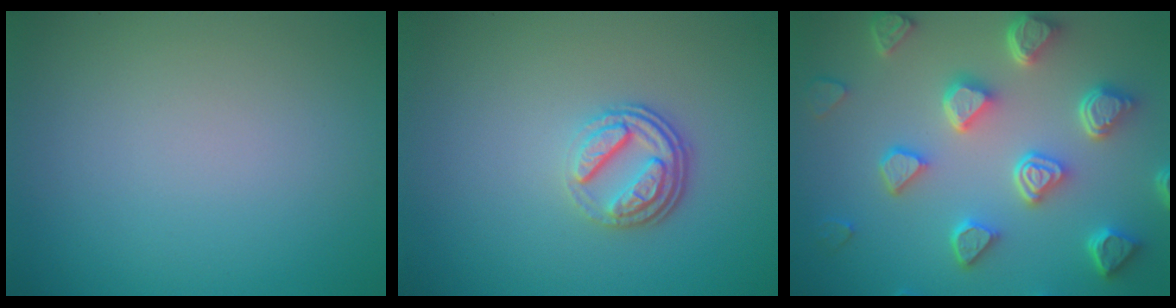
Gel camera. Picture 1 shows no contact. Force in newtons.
{"total": 3.7, "press": 2.6, "slide": 2.6}
{"total": 7.1, "press": 5.6, "slide": 4.4}